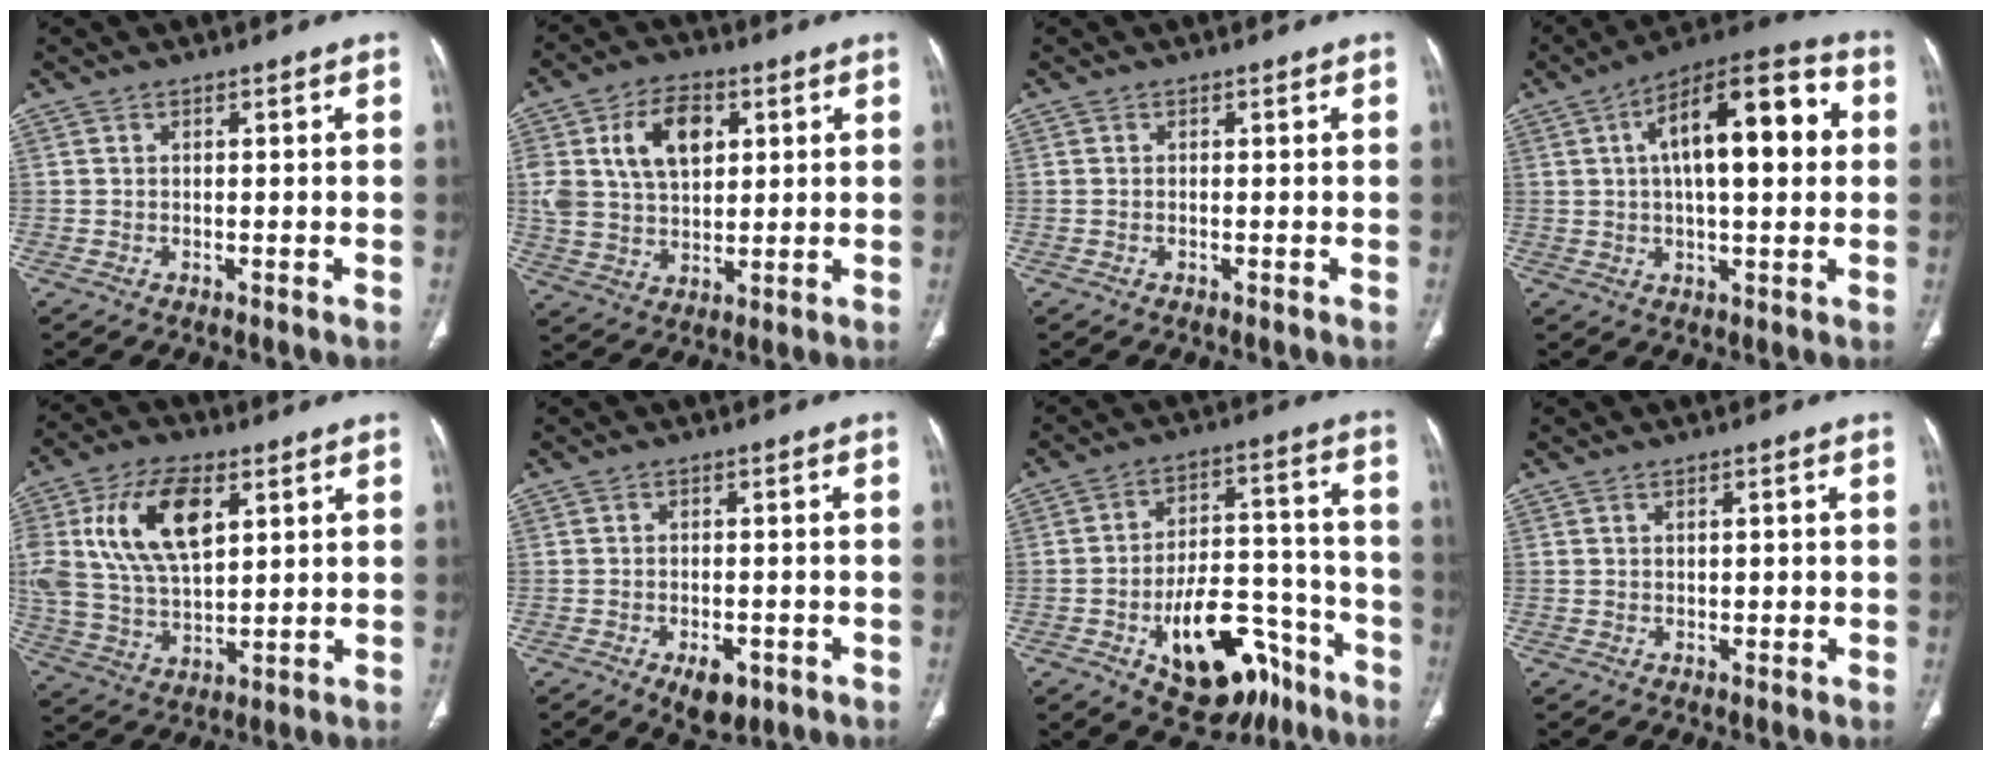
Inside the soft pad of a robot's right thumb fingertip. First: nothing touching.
{"total": 13.2, "force": [4.2, 8.4, 9.3], "torque": [-0.145, -0.001, 0.082]}
{"total": 0.0}
{"total": 19.0, "force": [3.8, 7.5, 17.1], "torque": [-0.238, 0.026, 0.049]}
{"total": 17.8, "force": [5.8, 9.5, 14.0], "torque": [-0.263, -0.008, 0.111]}
{"total": 5.5, "force": [-2.6, 3.1, 3.8], "torque": [-0.045, 0.005, -0.028]}
{"total": 19.6, "force": [-10.2, 10.7, 12.9], "torque": [-0.155, 0.080, -0.139]}
{"total": 1.7, "force": [0.3, 0.9, 1.4], "torque": [-0.017, -0.001, 0.005]}